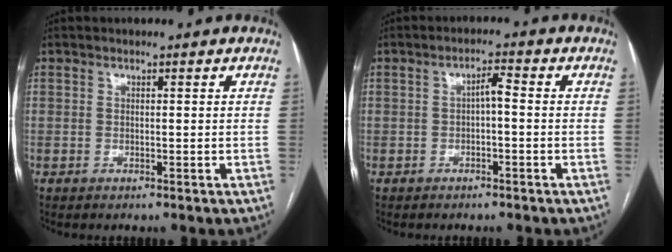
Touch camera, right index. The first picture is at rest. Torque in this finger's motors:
{"motor_torque": [0.61, -0.03, 0.30, 0.06]}